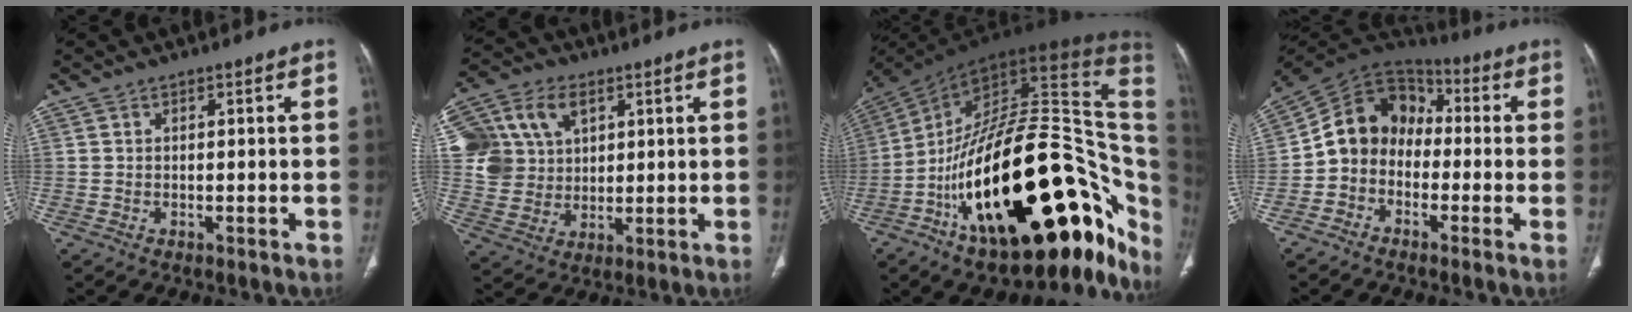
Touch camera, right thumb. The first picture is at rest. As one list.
[{"total": 15.0, "force": [5.0, 11.8, 7.9], "torque": [-0.143, 0.011, 0.100]}, {"total": 44.9, "force": [-10.9, 19.6, 38.9], "torque": [-0.463, 0.089, -0.165]}, {"total": 11.8, "force": [-1.6, 9.7, 6.5], "torque": [-0.090, 0.056, -0.047]}]